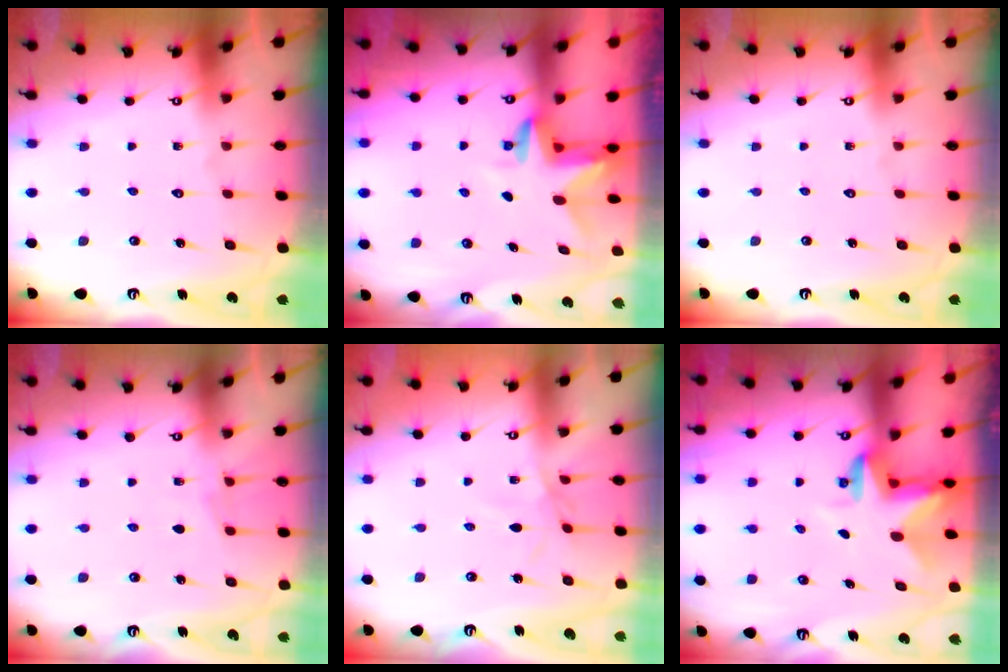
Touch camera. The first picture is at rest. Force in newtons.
{"total": 3.1, "press": 3.1, "slide": 0.2}
{"total": 0.0}
{"total": 3.6, "press": 3.5, "slide": 0.5}
{"total": 2.2, "press": 2.1, "slide": 0.5}
{"total": 3.1, "press": 3.0, "slide": 0.5}